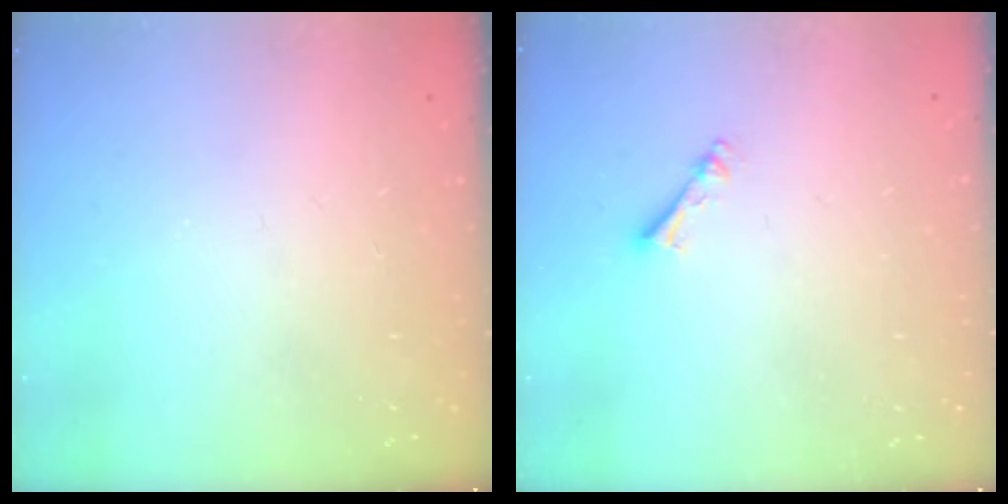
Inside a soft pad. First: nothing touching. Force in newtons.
{"total": 2.5, "press": 2.5, "slide": 0.4}